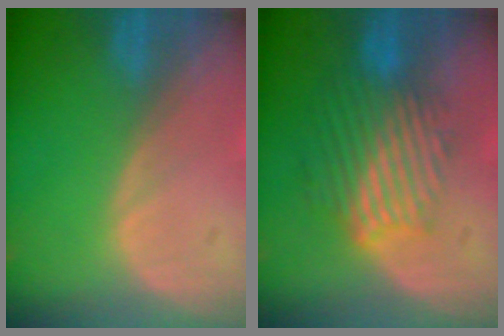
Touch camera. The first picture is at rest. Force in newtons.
{"total": 9.5, "press": 8.0, "slide": 5.1}